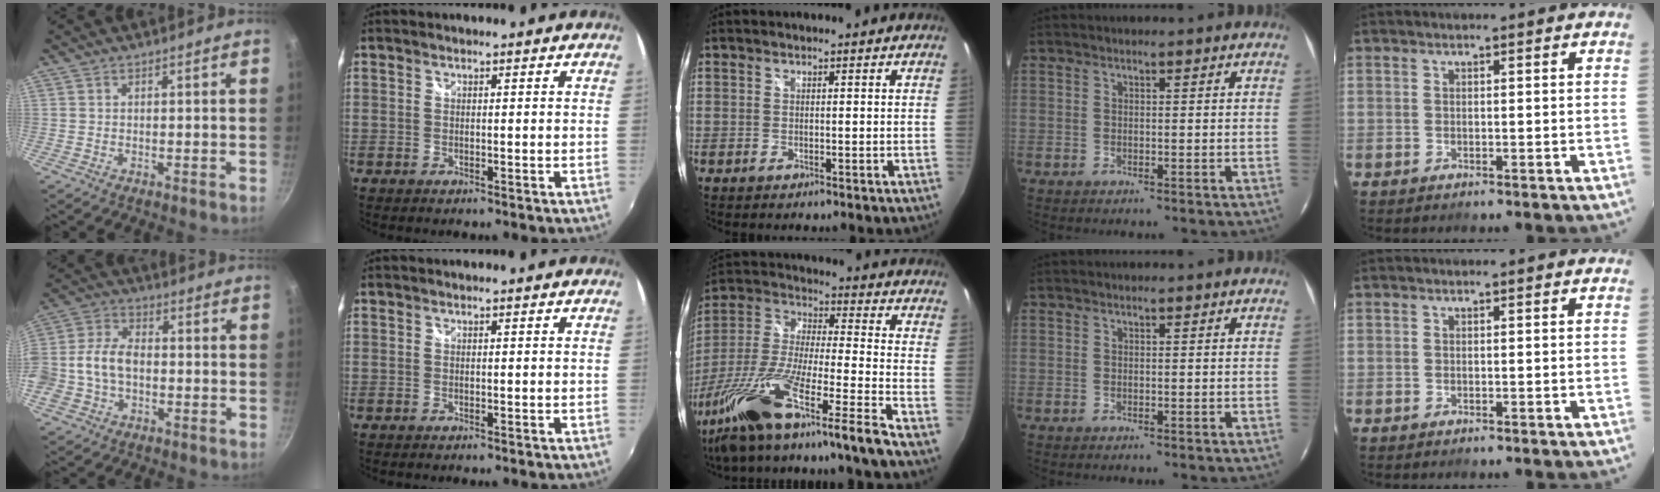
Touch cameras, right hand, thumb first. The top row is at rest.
{"thumb": {"total": 11.1, "force": [-1.8, 7.6, 7.9], "torque": [-0.149, 0.035, -0.046]}, "middle": {"total": 21.0, "force": [-15.7, -1.4, 14.0], "torque": [-0.249, -0.050, -0.288]}}